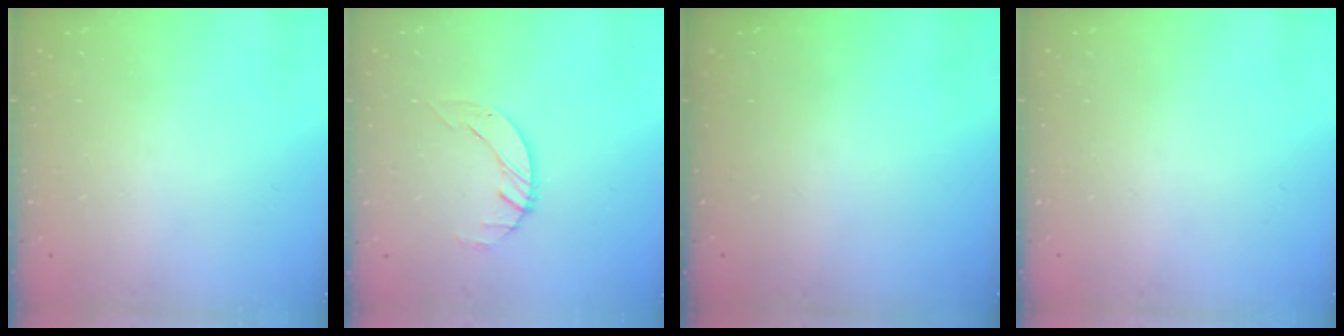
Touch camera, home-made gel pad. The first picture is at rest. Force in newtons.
{"total": 1.4, "press": 1.4, "slide": 0.2}
{"total": 0.0}
{"total": 0.0}